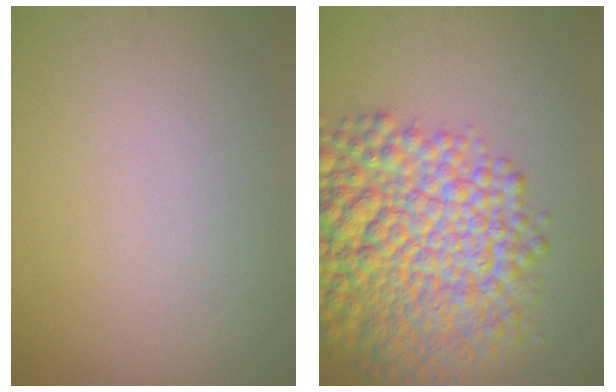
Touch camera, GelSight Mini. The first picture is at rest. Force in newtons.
{"total": 12.3, "press": 12.2, "slide": 0.4}